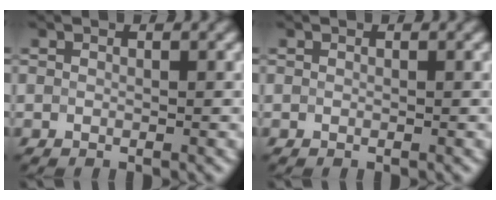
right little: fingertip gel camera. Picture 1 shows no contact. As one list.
[{"total": 0.0}]